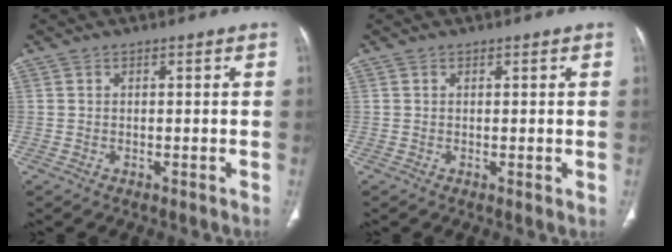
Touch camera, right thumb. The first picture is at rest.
{"total": 0.7, "force": [0.1, 0.1, 0.7], "torque": [-0.019, -0.005, 0.001]}